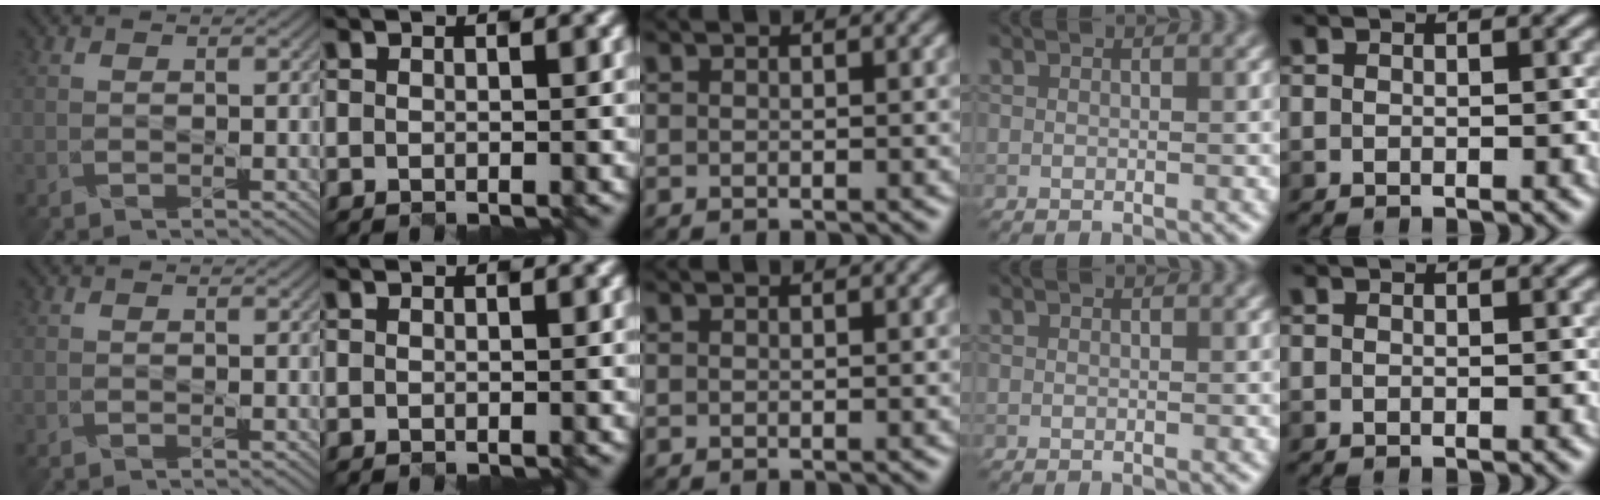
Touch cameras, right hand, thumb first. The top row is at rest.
{}